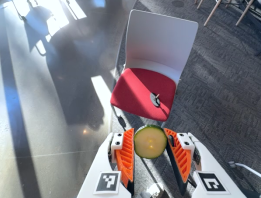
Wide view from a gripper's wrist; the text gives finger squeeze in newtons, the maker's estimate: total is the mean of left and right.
{"total": 6.0, "left": 6.0, "right": 6.0}